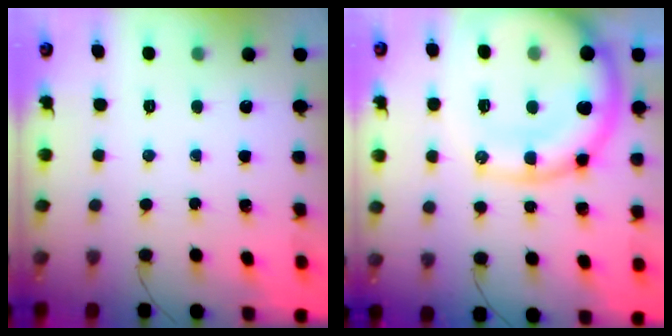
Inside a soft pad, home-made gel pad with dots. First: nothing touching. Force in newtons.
{"total": 20.1, "press": 20.0, "slide": 2.1}